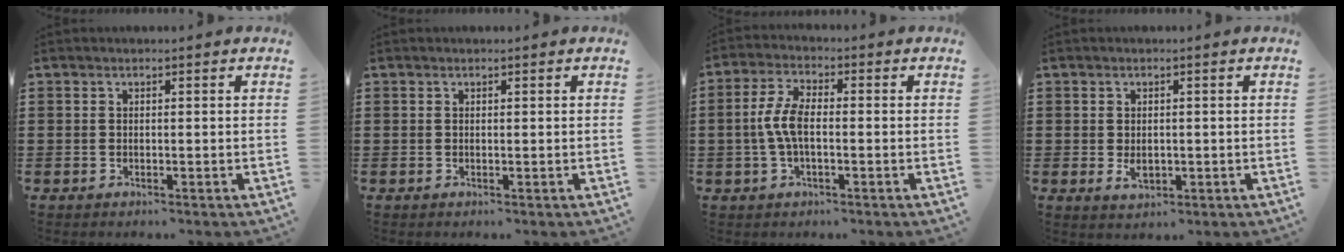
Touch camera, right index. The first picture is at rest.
{"total": 0.0}
{"total": 5.5, "force": [-0.6, 2.1, 5.0], "torque": [-0.117, -0.003, -0.020]}
{"total": 2.3, "force": [-0.2, 1.4, 1.8], "torque": [-0.028, -0.002, -0.005]}